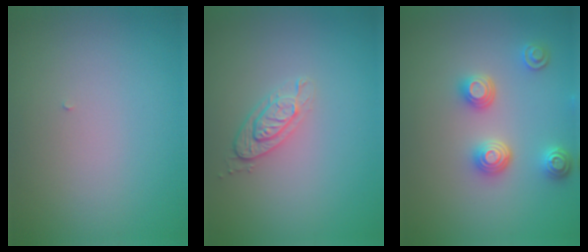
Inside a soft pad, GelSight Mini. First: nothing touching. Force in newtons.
{"total": 2.4, "press": 1.9, "slide": 1.4}
{"total": 3.4, "press": 3.0, "slide": 1.4}